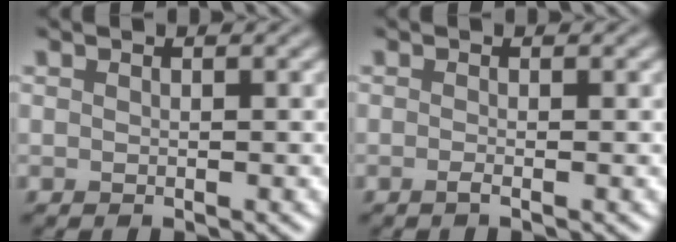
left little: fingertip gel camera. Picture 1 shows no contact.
{"total": 0.7, "force": [-0.6, -0.1, 0.3], "torque": [-0.006, -0.003, -0.013]}